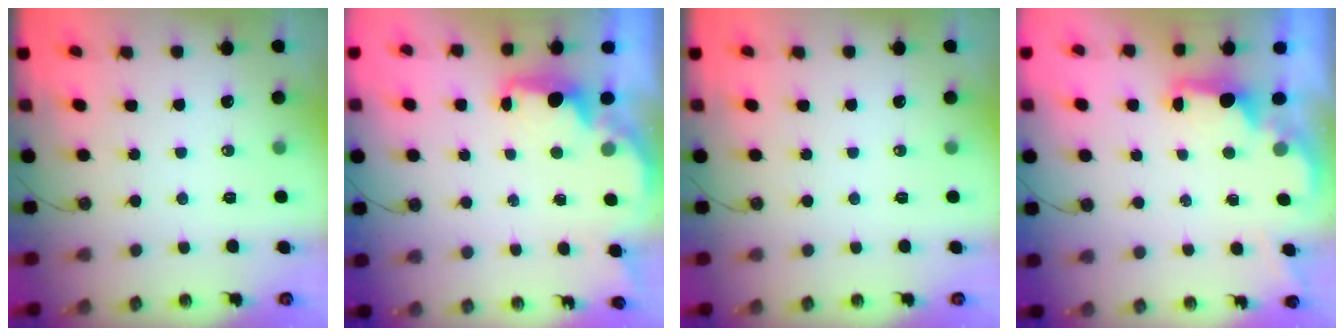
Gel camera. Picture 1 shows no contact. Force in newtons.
{"total": 2.2, "press": 2.1, "slide": 0.6}
{"total": 0.0}
{"total": 1.7, "press": 1.6, "slide": 0.6}